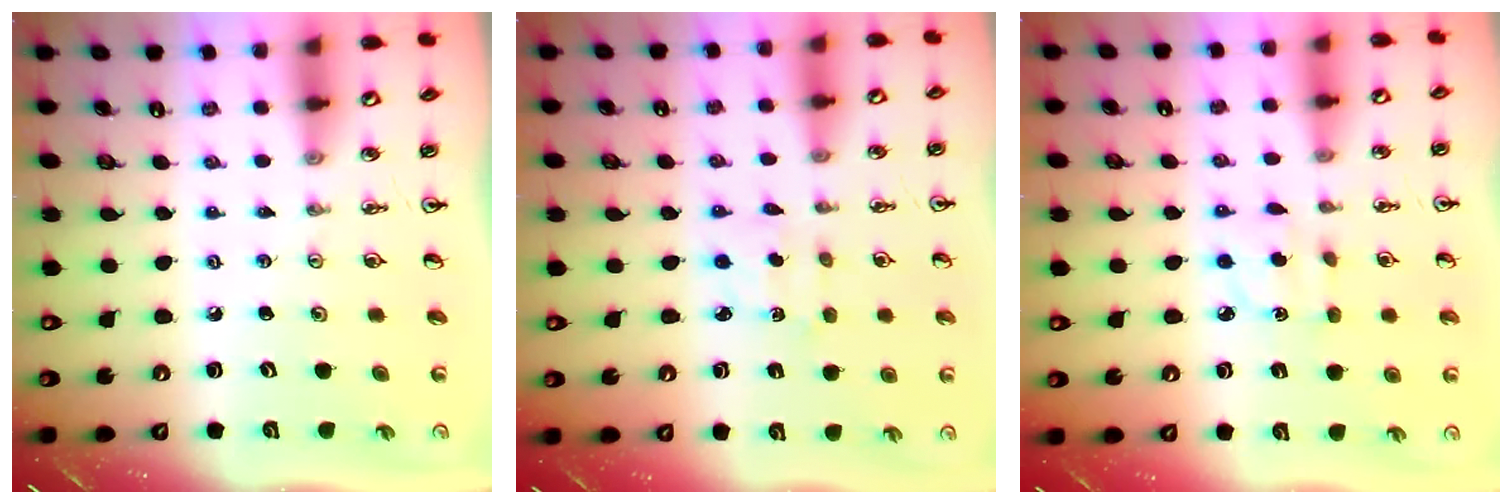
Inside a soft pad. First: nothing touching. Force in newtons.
{"total": 2.2, "press": 2.1, "slide": 0.7}
{"total": 3.9, "press": 3.9, "slide": 0.4}